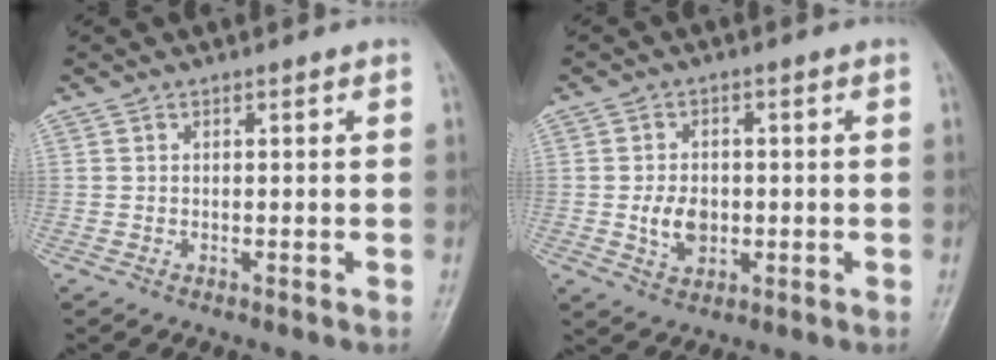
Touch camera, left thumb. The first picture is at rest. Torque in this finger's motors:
{"motor_torque": [-0.01, 0.03, 0.45, 0.18, 0.01]}